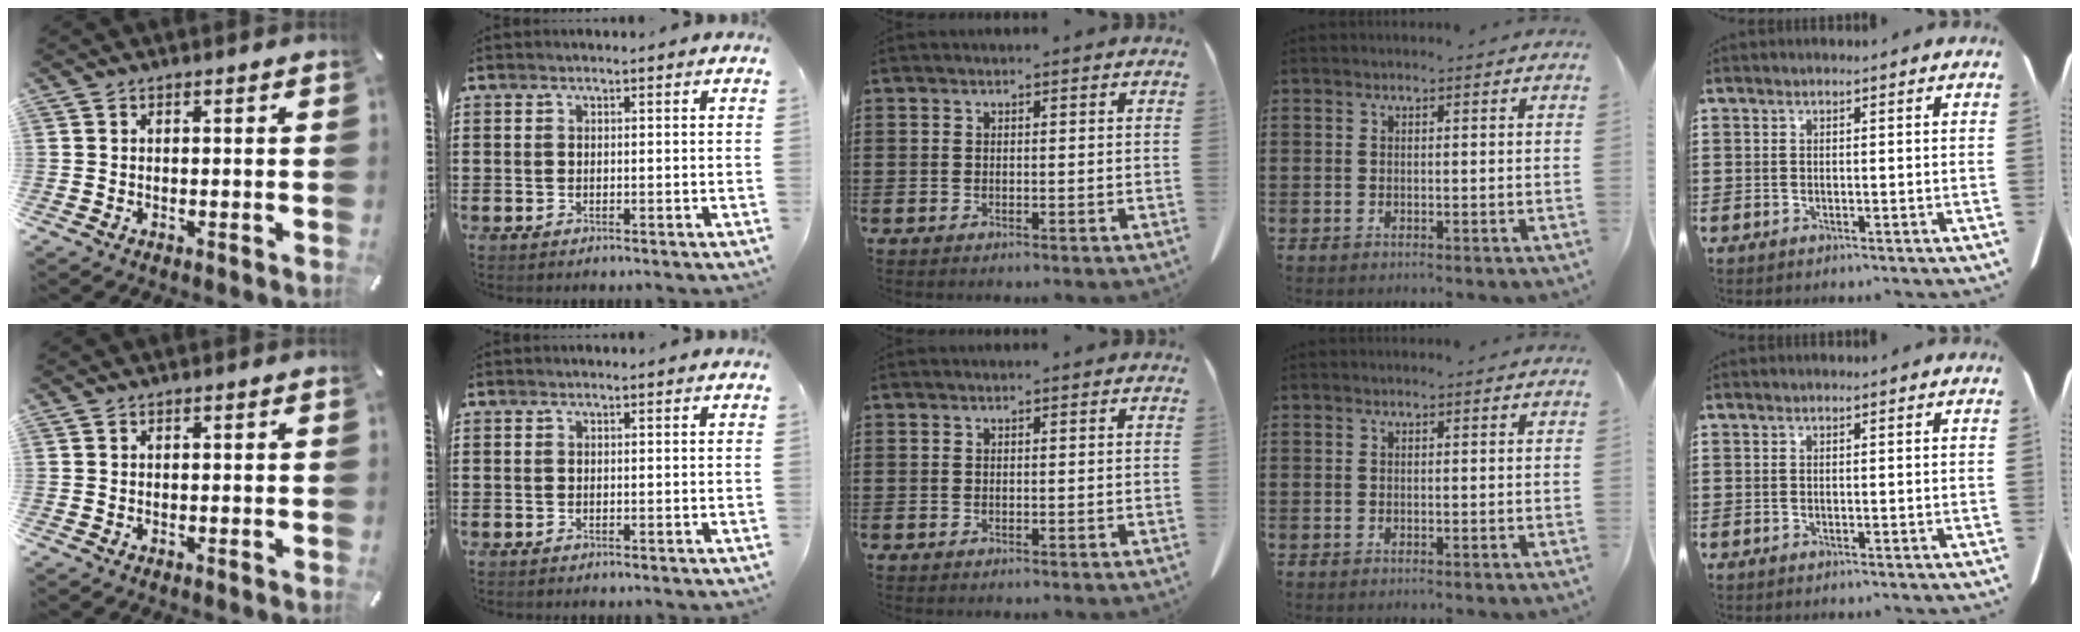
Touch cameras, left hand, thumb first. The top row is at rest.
{}